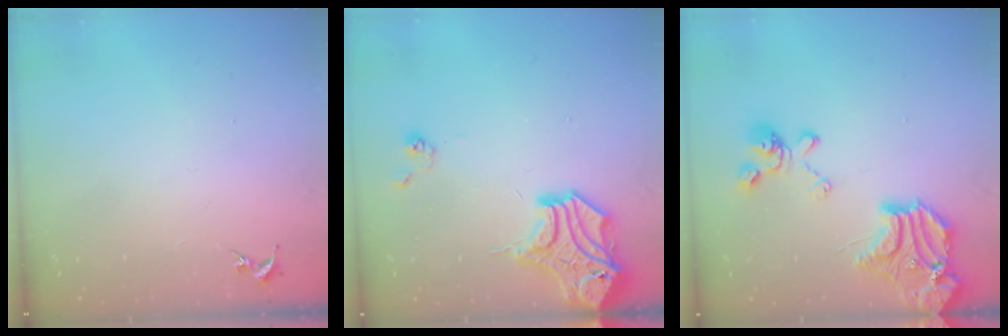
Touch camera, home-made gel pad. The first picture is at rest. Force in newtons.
{"total": 14.8, "press": 14.7, "slide": 2.2}
{"total": 23.4, "press": 23.3, "slide": 2.7}